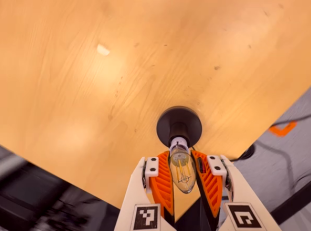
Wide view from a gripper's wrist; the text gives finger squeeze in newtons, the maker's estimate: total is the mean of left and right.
{"total": 18.9, "left": 16.7, "right": 21.2}